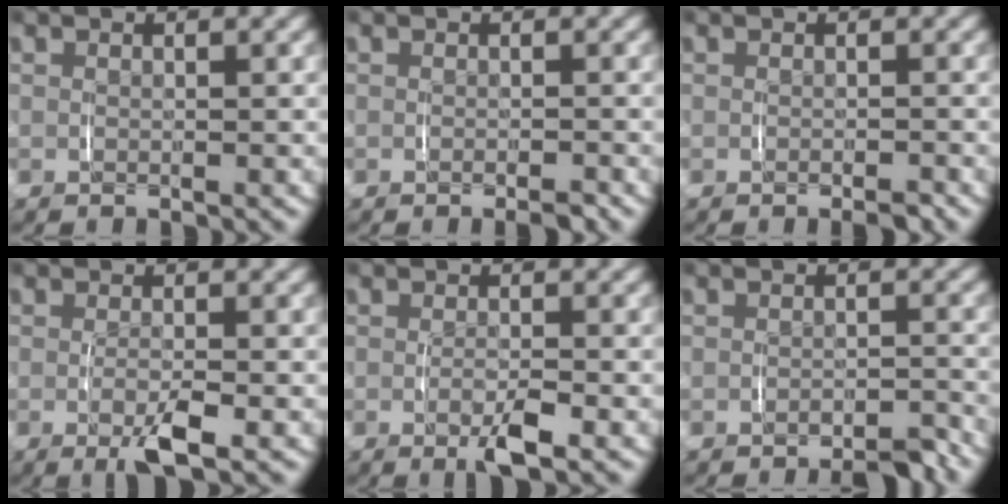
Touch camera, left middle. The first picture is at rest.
{"total": 1.0, "force": [-0.8, 0.2, 0.5], "torque": [-0.007, 0.003, -0.017]}
{"total": 1.0, "force": [-0.8, 0.2, 0.5], "torque": [-0.006, 0.003, -0.017]}
{"total": 2.8, "force": [-1.0, 0.5, 2.5], "torque": [-0.045, -0.011, -0.014]}
{"total": 2.2, "force": [-0.9, 0.5, 2.0], "torque": [-0.034, -0.007, -0.015]}
{"total": 2.3, "force": [-2.2, 0.4, 0.7], "torque": [-0.006, 0.001, -0.041]}